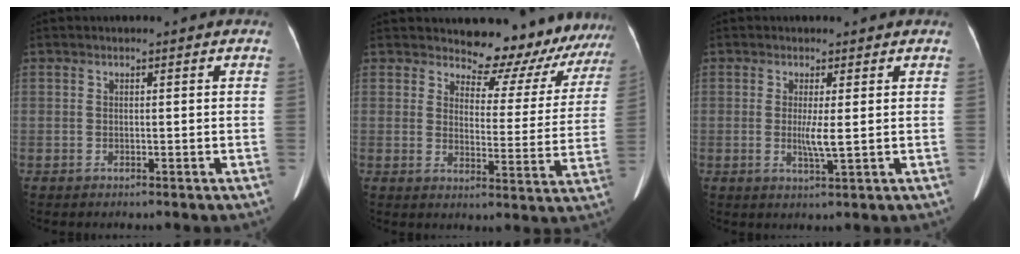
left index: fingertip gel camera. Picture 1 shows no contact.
{"total": 13.6, "force": [12.9, 4.1, 1.5], "torque": [0.006, -0.052, 0.133]}
{"total": 2.7, "force": [-0.3, -0.2, 2.7], "torque": [-0.059, -0.006, 0.002]}